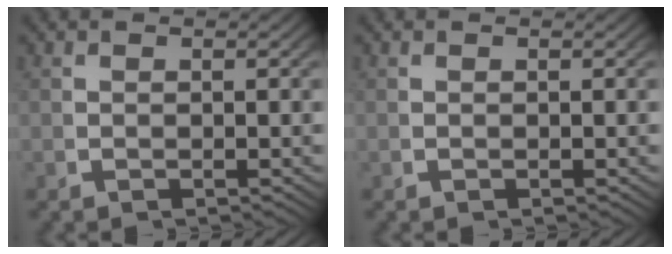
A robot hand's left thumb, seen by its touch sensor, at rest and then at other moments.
{"total": 0.0}